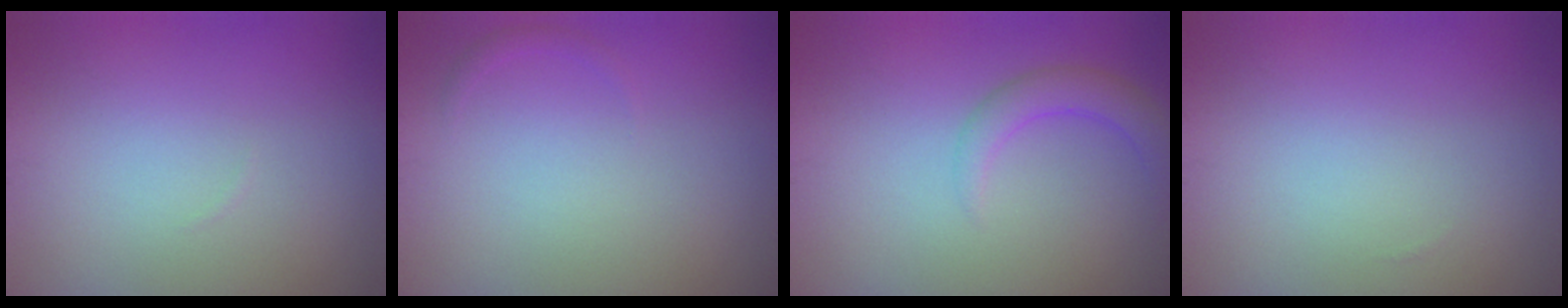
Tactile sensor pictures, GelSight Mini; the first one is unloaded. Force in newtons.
{"total": 0.6, "press": 0.6, "slide": 0.0}
{"total": 2.4, "press": 2.4, "slide": 0.3}
{"total": 0.0}